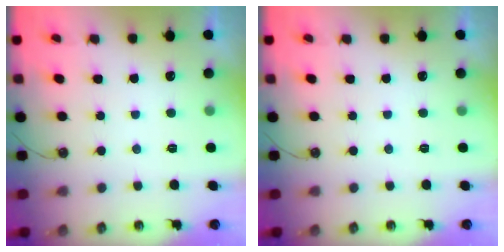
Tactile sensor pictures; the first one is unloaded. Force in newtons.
{"total": 0.0}